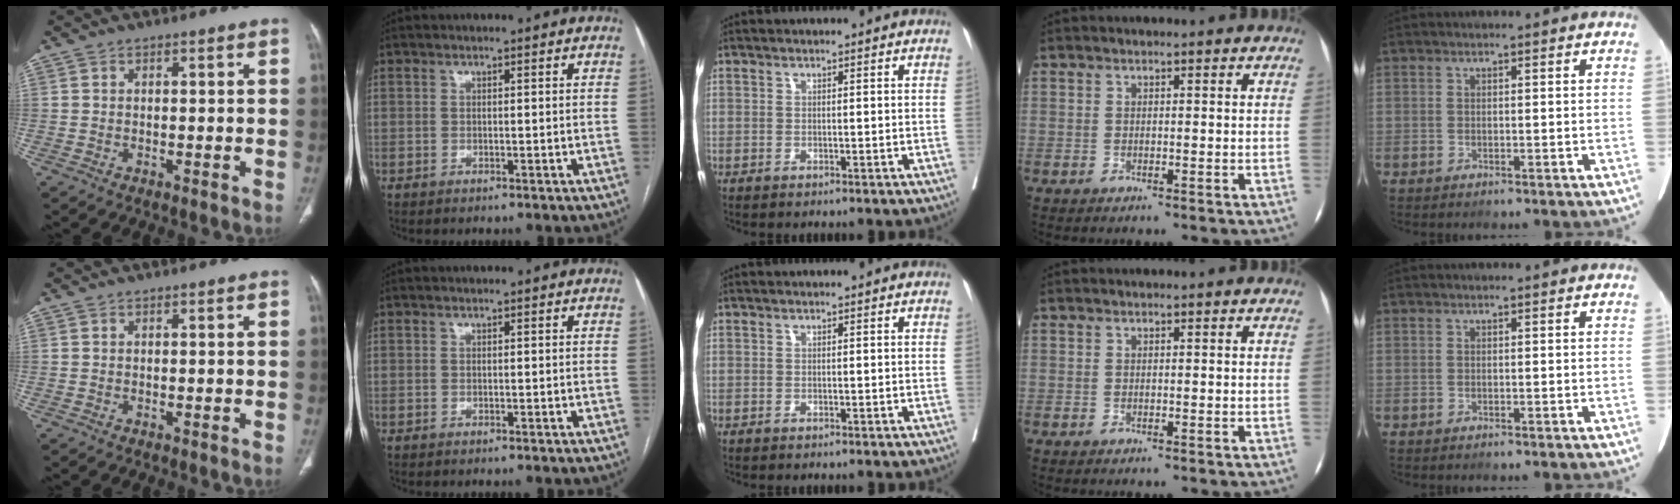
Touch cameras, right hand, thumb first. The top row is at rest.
{}